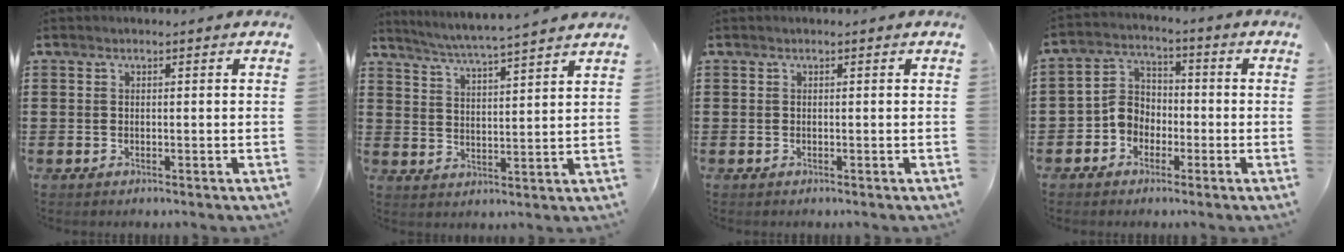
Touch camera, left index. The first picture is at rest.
{"total": 4.6, "force": [4.3, -0.9, 1.4], "torque": [-0.044, -0.029, 0.072]}
{"total": 0.0}
{"total": 5.8, "force": [-2.4, 4.8, 2.4], "torque": [-0.074, 0.012, -0.053]}